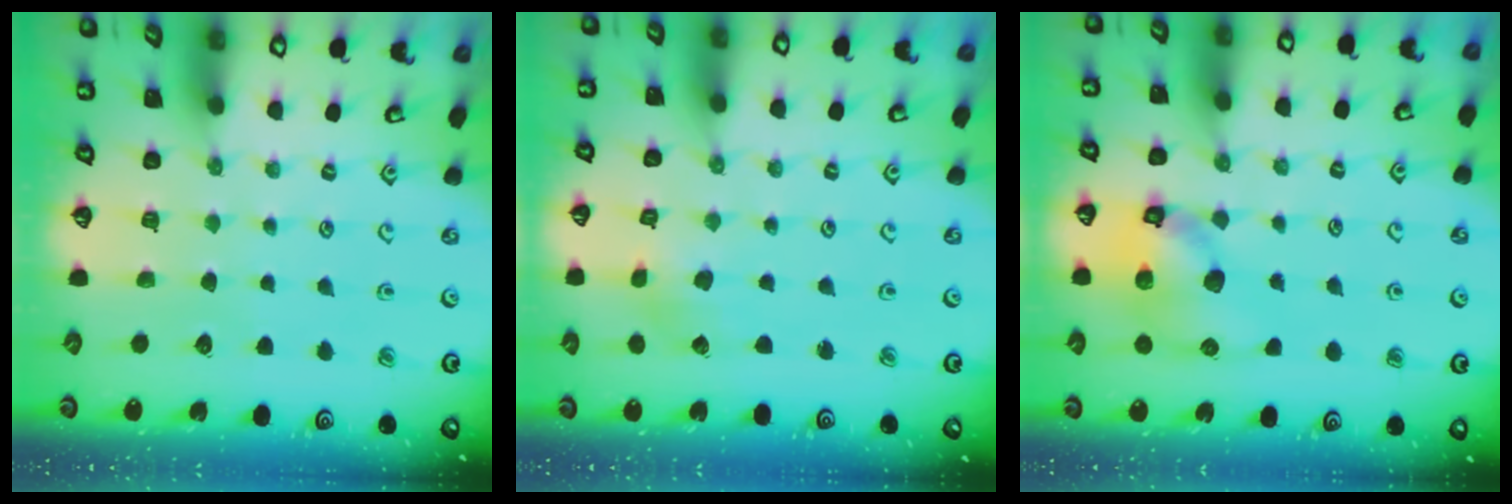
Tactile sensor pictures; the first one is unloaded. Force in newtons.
{"total": 2.5, "press": 2.4, "slide": 0.4}
{"total": 12.3, "press": 12.1, "slide": 2.1}